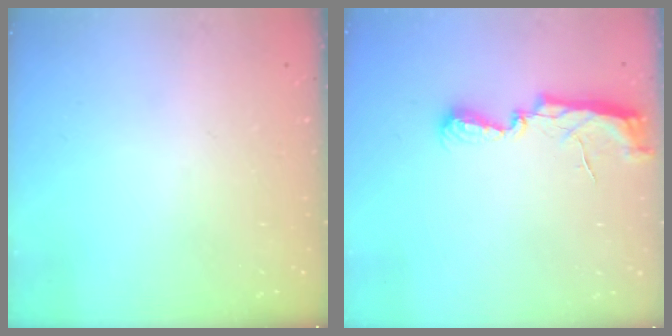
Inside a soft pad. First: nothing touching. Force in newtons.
{"total": 7.3, "press": 7.3, "slide": 0.5}